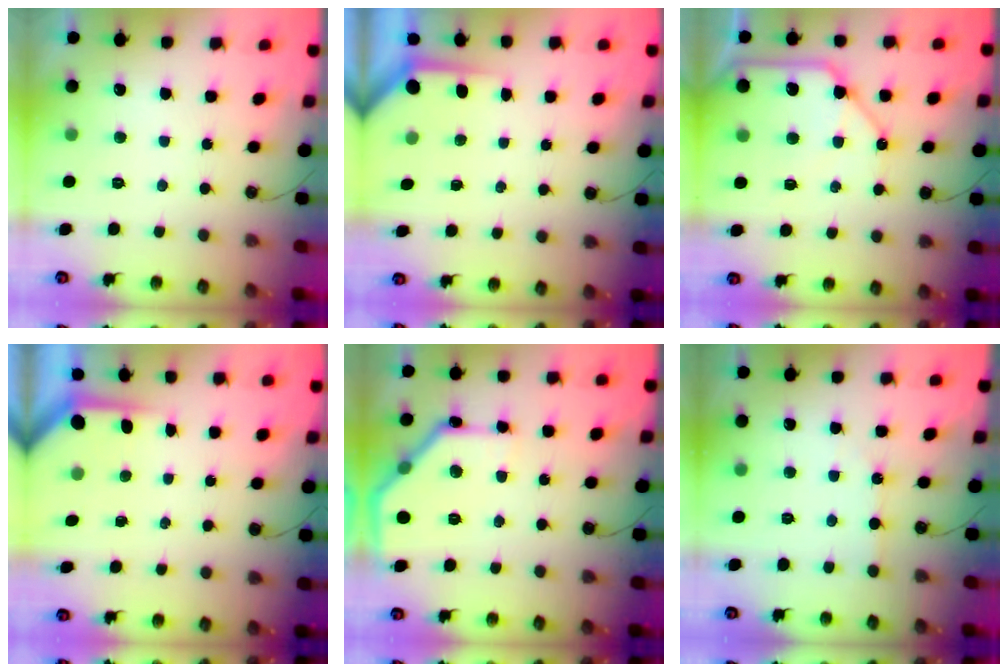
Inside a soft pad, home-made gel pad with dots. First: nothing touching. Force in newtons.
{"total": 3.5, "press": 3.5, "slide": 0.3}
{"total": 11.2, "press": 11.1, "slide": 1.5}
{"total": 3.6, "press": 3.5, "slide": 0.4}
{"total": 10.9, "press": 10.9, "slide": 0.4}
{"total": 2.2, "press": 2.2, "slide": 0.3}